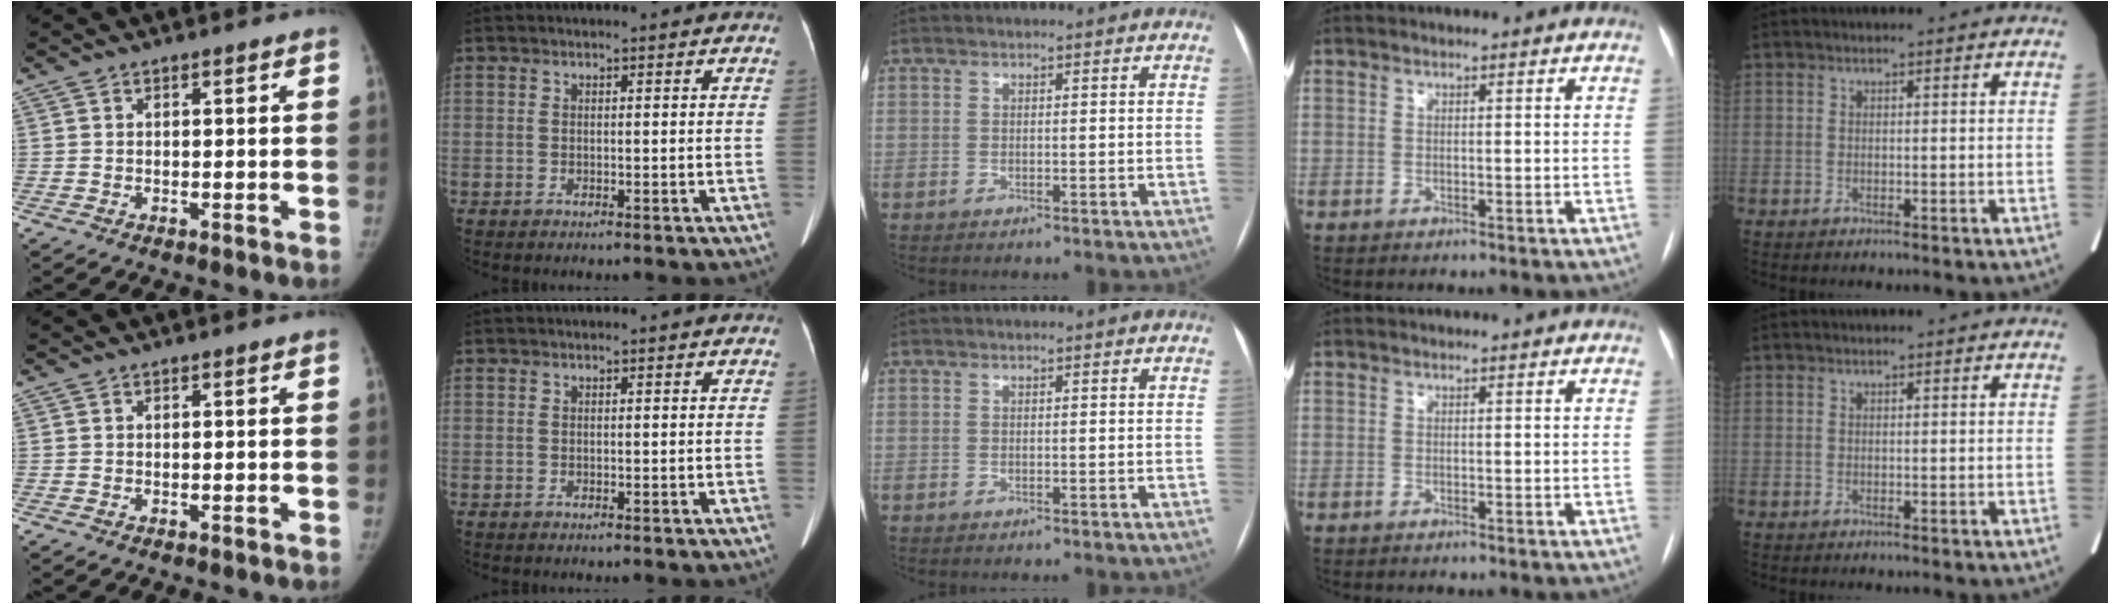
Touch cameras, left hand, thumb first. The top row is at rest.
{}